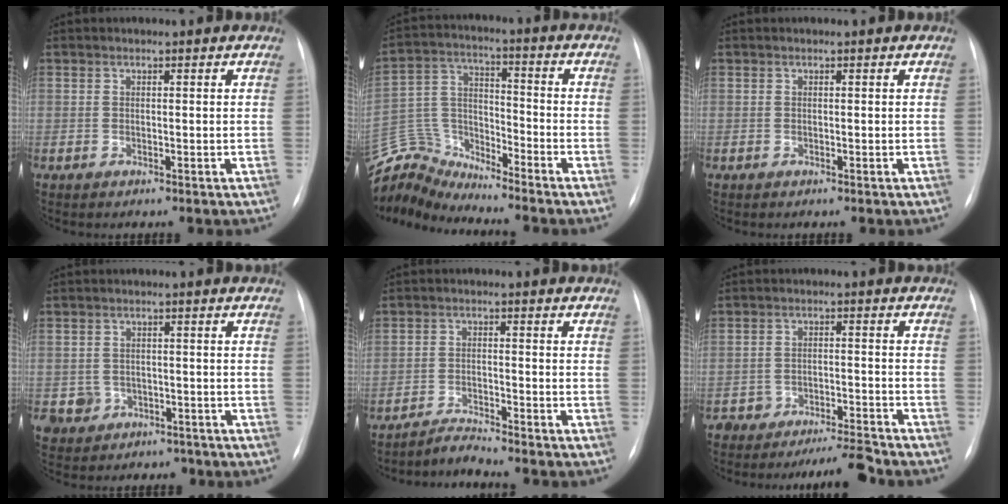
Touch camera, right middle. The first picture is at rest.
{"total": 9.9, "force": [-9.8, 0.5, -1.0], "torque": [0.009, 0.046, -0.194]}
{"total": 0.0}
{"total": 4.4, "force": [-2.0, 3.9, 0.1], "torque": [0.003, 0.014, -0.023]}
{"total": 3.1, "force": [-2.9, -1.0, -0.4], "torque": [0.002, -0.019, -0.052]}
{"total": 5.6, "force": [-5.5, 0.3, 1.1], "torque": [-0.005, 0.000, -0.092]}